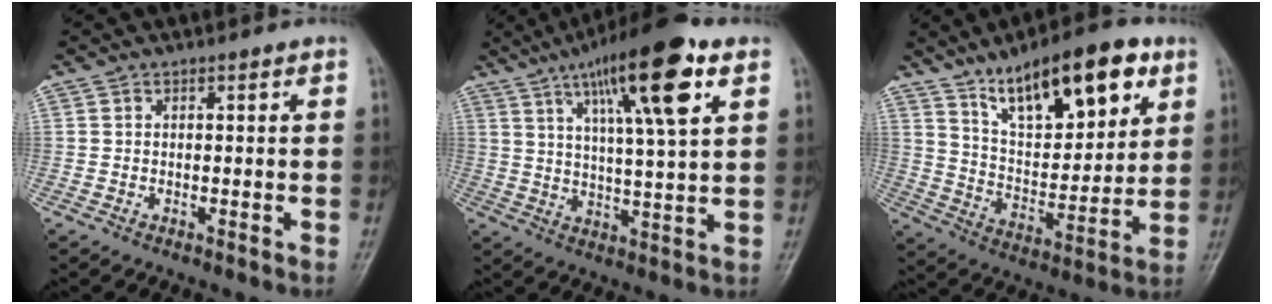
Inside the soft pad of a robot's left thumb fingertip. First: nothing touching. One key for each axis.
{"total": 17.6, "fx": 8.4, "fy": 3.4, "fz": 15.1, "tx": -0.236, "ty": -0.016, "tz": 0.134}
{"total": 19.4, "fx": 11.1, "fy": 7.8, "fz": 14.0, "tx": -0.174, "ty": -0.045, "tz": 0.190}